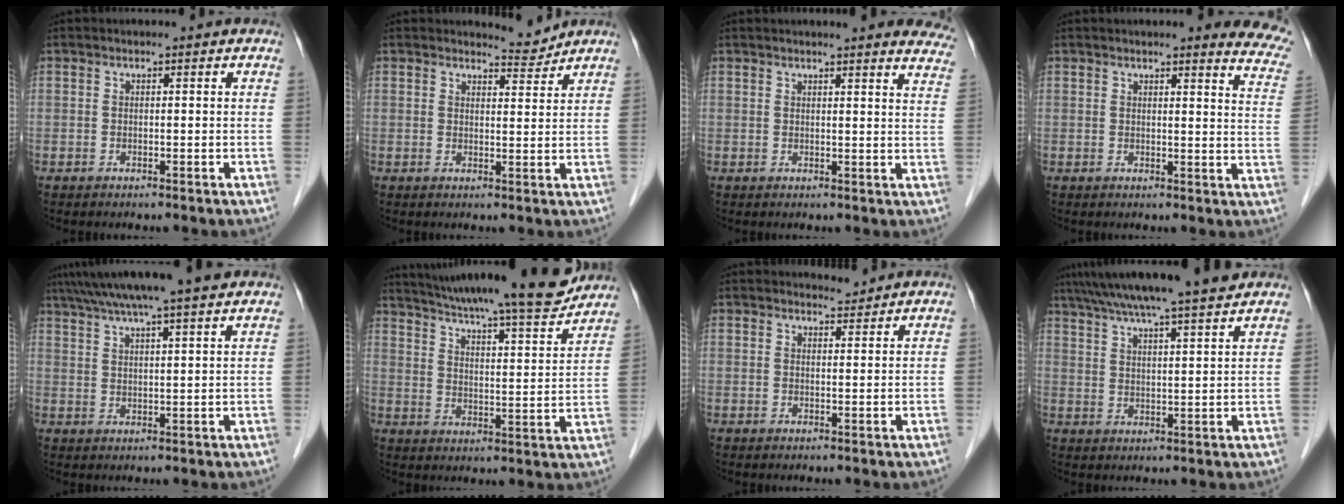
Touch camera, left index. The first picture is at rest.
{"total": 2.7, "force": [2.7, -0.1, -0.4], "torque": [-0.002, -0.016, 0.042]}
{"total": 15.0, "force": [14.0, 1.7, 5.3], "torque": [-0.041, -0.031, 0.139]}
{"total": 10.0, "force": [8.9, 1.1, 4.2], "torque": [-0.021, -0.037, 0.066]}
{"total": 12.2, "force": [10.0, -0.1, 7.0], "torque": [-0.122, 0.035, 0.145]}
{"total": 18.2, "force": [16.5, 0.5, 7.6], "torque": [-0.117, -0.023, 0.234]}
{"total": 1.5, "force": [1.4, 0.0, -0.4], "torque": [-0.002, -0.007, 0.023]}
{"total": 14.6, "force": [12.6, -0.2, 7.5], "torque": [-0.130, 0.027, 0.184]}